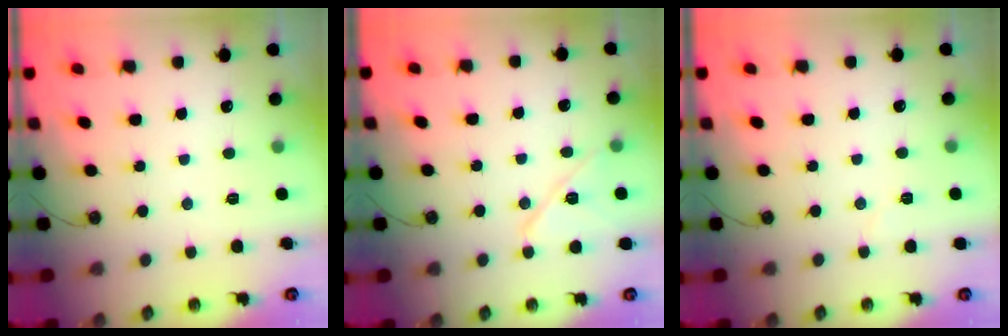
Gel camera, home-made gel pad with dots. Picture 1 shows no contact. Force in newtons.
{"total": 10.8, "press": 9.7, "slide": 4.8}
{"total": 2.9, "press": 2.7, "slide": 1.2}